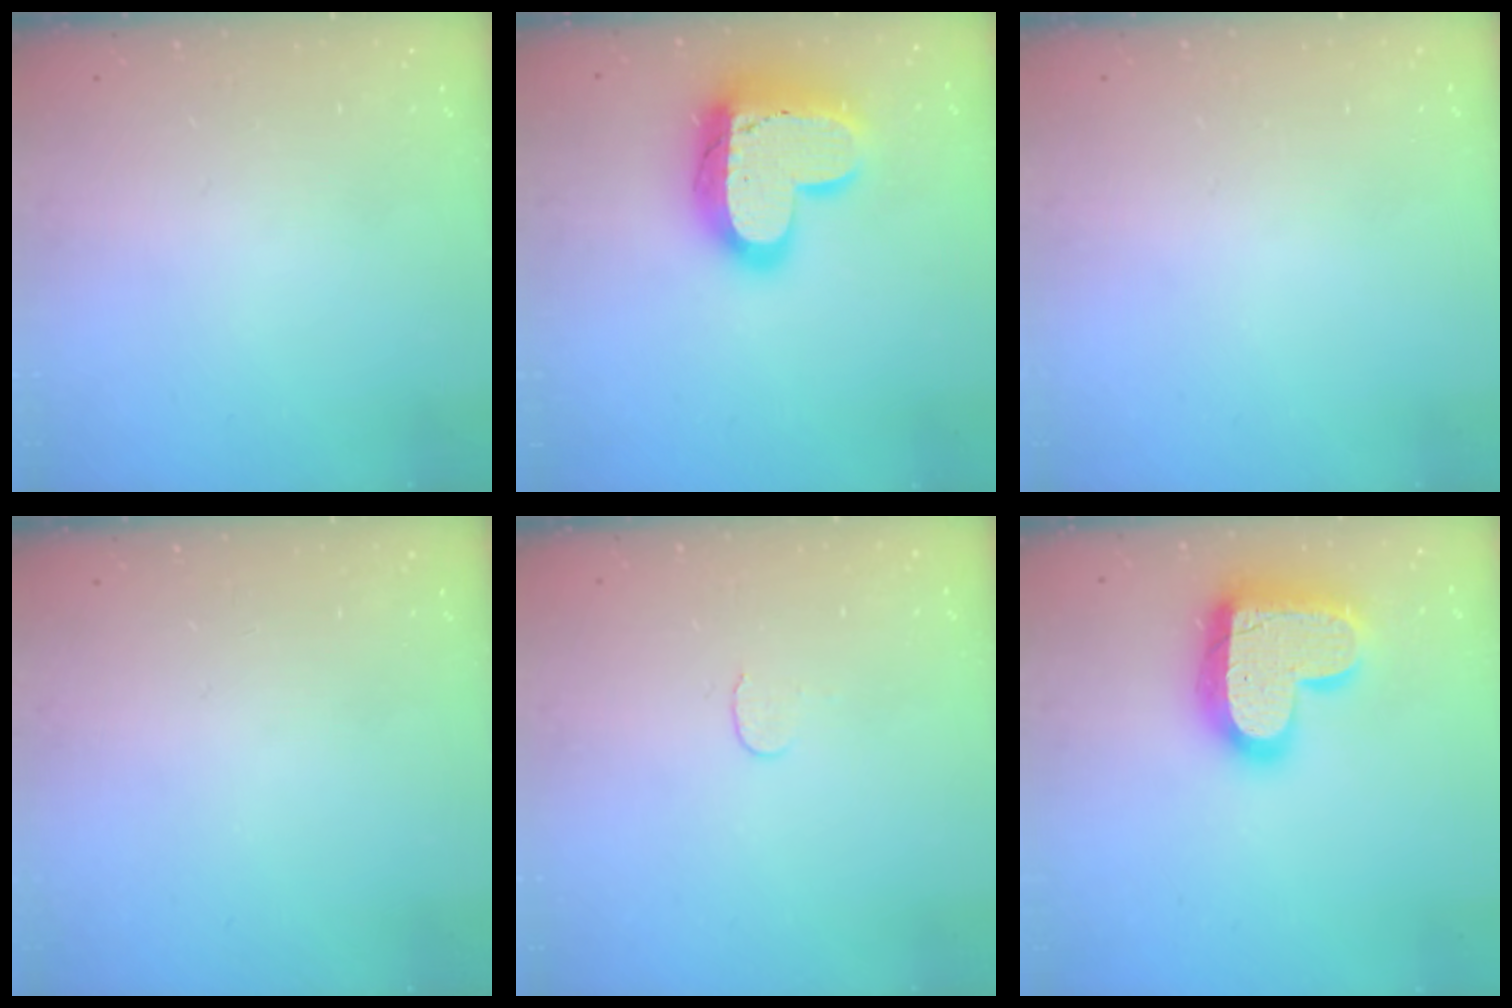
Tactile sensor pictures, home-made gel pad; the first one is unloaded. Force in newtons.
{"total": 19.8, "press": 19.7, "slide": 1.5}
{"total": 0.0}
{"total": 0.0}
{"total": 3.8, "press": 3.8, "slide": 0.3}
{"total": 20.2, "press": 20.1, "slide": 1.3}